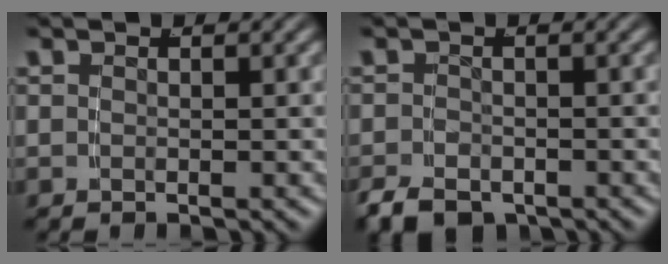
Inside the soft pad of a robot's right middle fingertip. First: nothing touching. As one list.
[{"total": 3.9, "force": [-3.0, 1.9, 1.6], "torque": [-0.021, -0.013, -0.048]}]